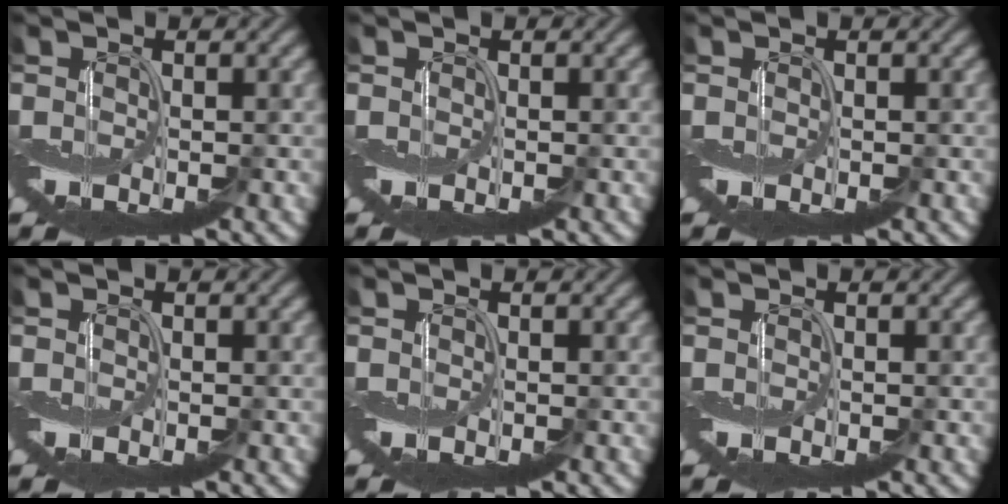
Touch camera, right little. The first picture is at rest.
{"total": 0.0}
{"total": 0.0}
{"total": 0.0}
{"total": 0.0}
{"total": 0.0}